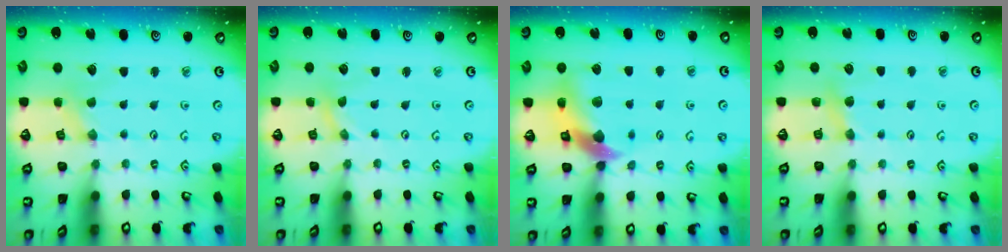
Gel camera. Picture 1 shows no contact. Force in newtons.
{"total": 0.0}
{"total": 11.8, "press": 11.7, "slide": 1.9}
{"total": 4.4, "press": 4.3, "slide": 0.6}